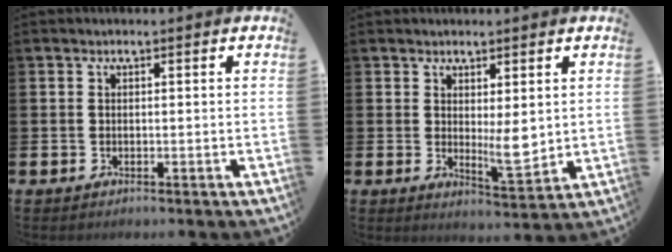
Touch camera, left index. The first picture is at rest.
{"total": 4.7, "force": [1.5, 1.8, 4.1], "torque": [-0.052, -0.021, 0.023]}